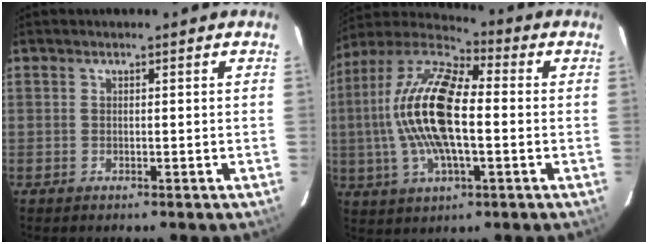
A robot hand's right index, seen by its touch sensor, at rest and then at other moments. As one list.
[{"total": 18.8, "force": [-0.2, 7.1, 17.4], "torque": [-0.345, 0.009, -0.016]}]